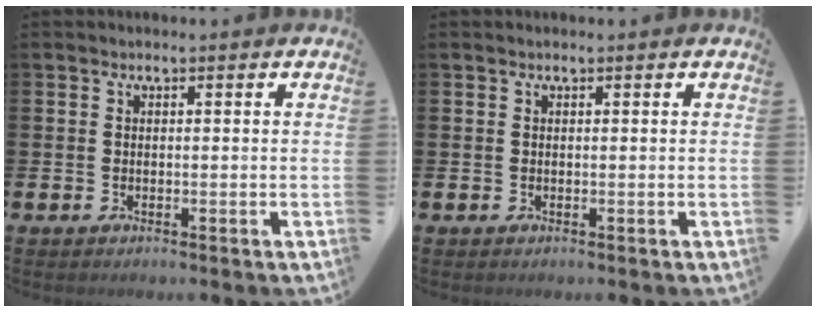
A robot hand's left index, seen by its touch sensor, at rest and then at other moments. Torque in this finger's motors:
{"motor_torque": [-0.01, 0.08, -0.28, 0.00]}